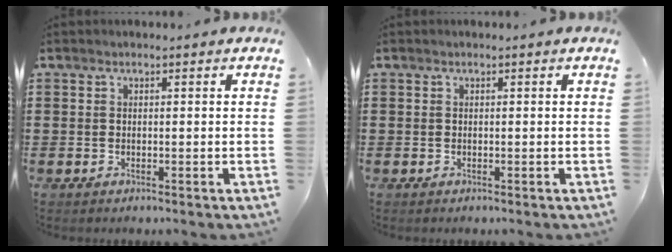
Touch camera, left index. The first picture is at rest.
{"total": 0.0}